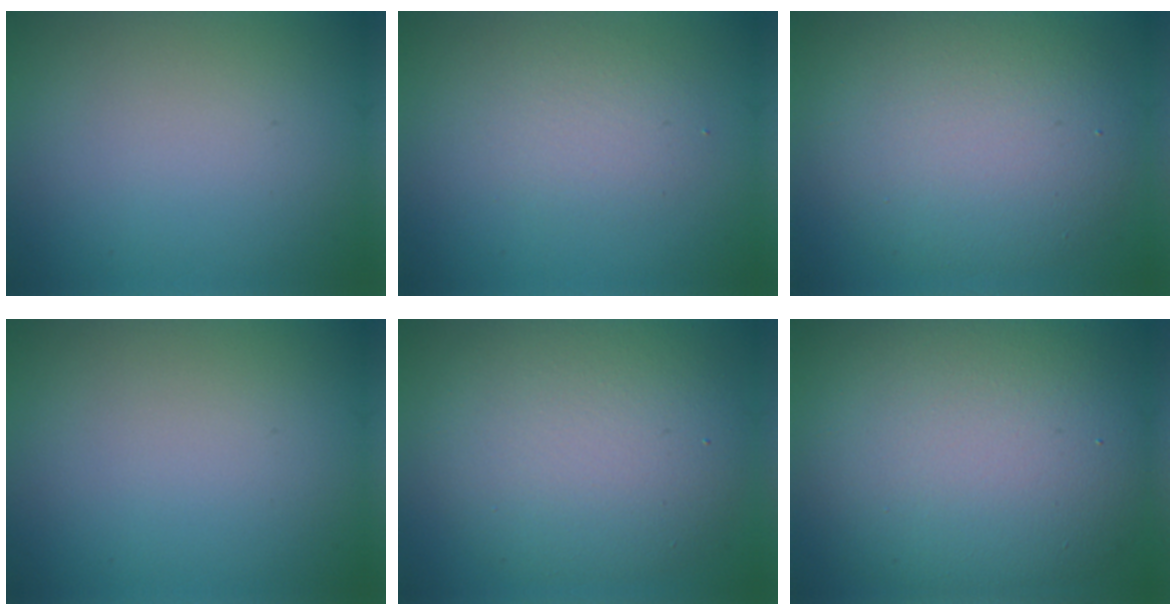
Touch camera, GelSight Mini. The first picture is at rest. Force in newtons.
{"total": 2.2, "press": 2.2, "slide": 0.1}
{"total": 8.6, "press": 8.6, "slide": 0.5}
{"total": 0.0}
{"total": 8.8, "press": 8.7, "slide": 0.9}
{"total": 12.9, "press": 12.8, "slide": 1.1}